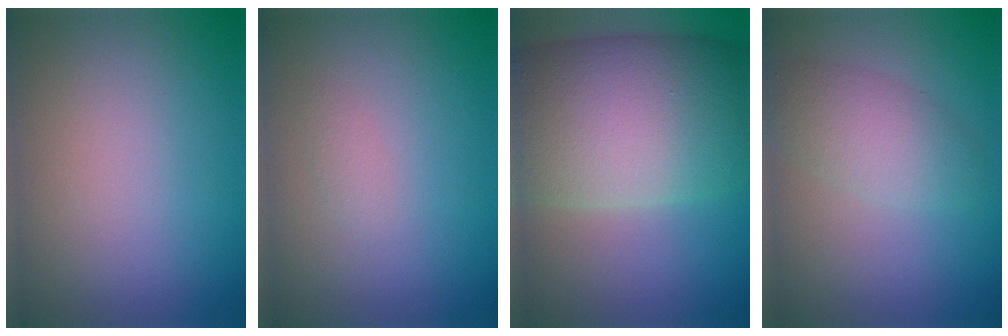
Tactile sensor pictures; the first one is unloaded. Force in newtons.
{"total": 0.6, "press": 0.6, "slide": 0.0}
{"total": 14.2, "press": 14.2, "slide": 0.6}
{"total": 3.4, "press": 3.4, "slide": 0.1}